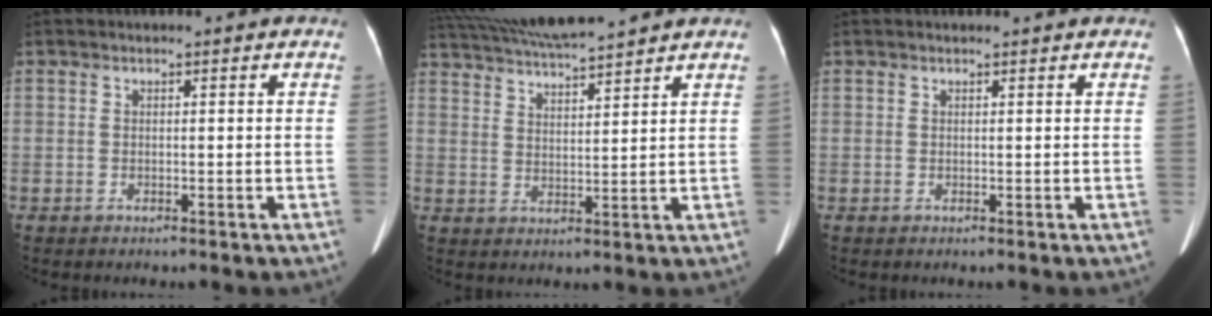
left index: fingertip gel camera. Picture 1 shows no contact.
{"total": 11.7, "force": [10.8, -0.1, 4.7], "torque": [-0.099, 0.020, 0.179]}
{"total": 1.6, "force": [1.5, 0.3, 0.5], "torque": [-0.012, 0.017, 0.018]}